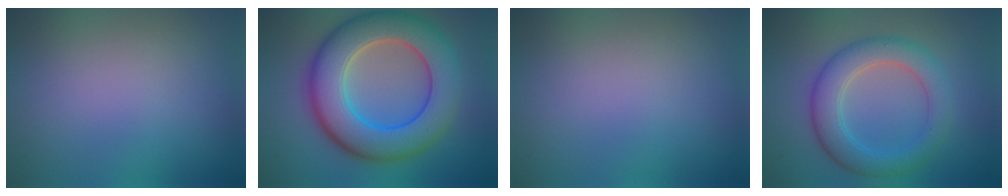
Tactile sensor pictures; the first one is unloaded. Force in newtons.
{"total": 10.7, "press": 10.7, "slide": 0.6}
{"total": 0.0}
{"total": 5.3, "press": 5.3, "slide": 0.1}